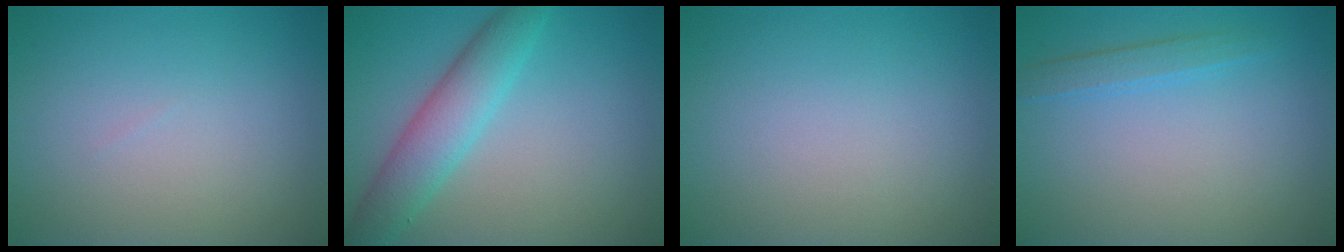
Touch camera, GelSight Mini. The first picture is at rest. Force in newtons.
{"total": 4.8, "press": 4.8, "slide": 0.0}
{"total": 0.0}
{"total": 1.5, "press": 1.5, "slide": 0.0}